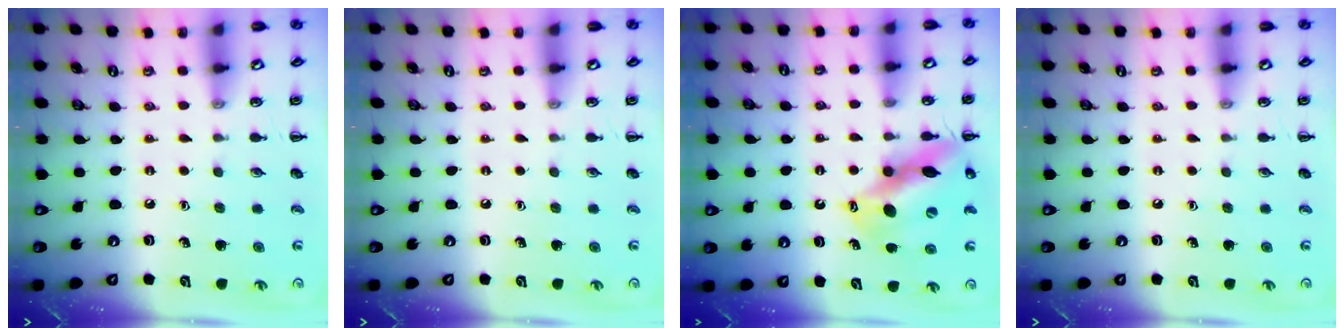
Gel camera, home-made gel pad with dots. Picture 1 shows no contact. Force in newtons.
{"total": 0.0}
{"total": 14.2, "press": 13.7, "slide": 4.0}
{"total": 0.0}